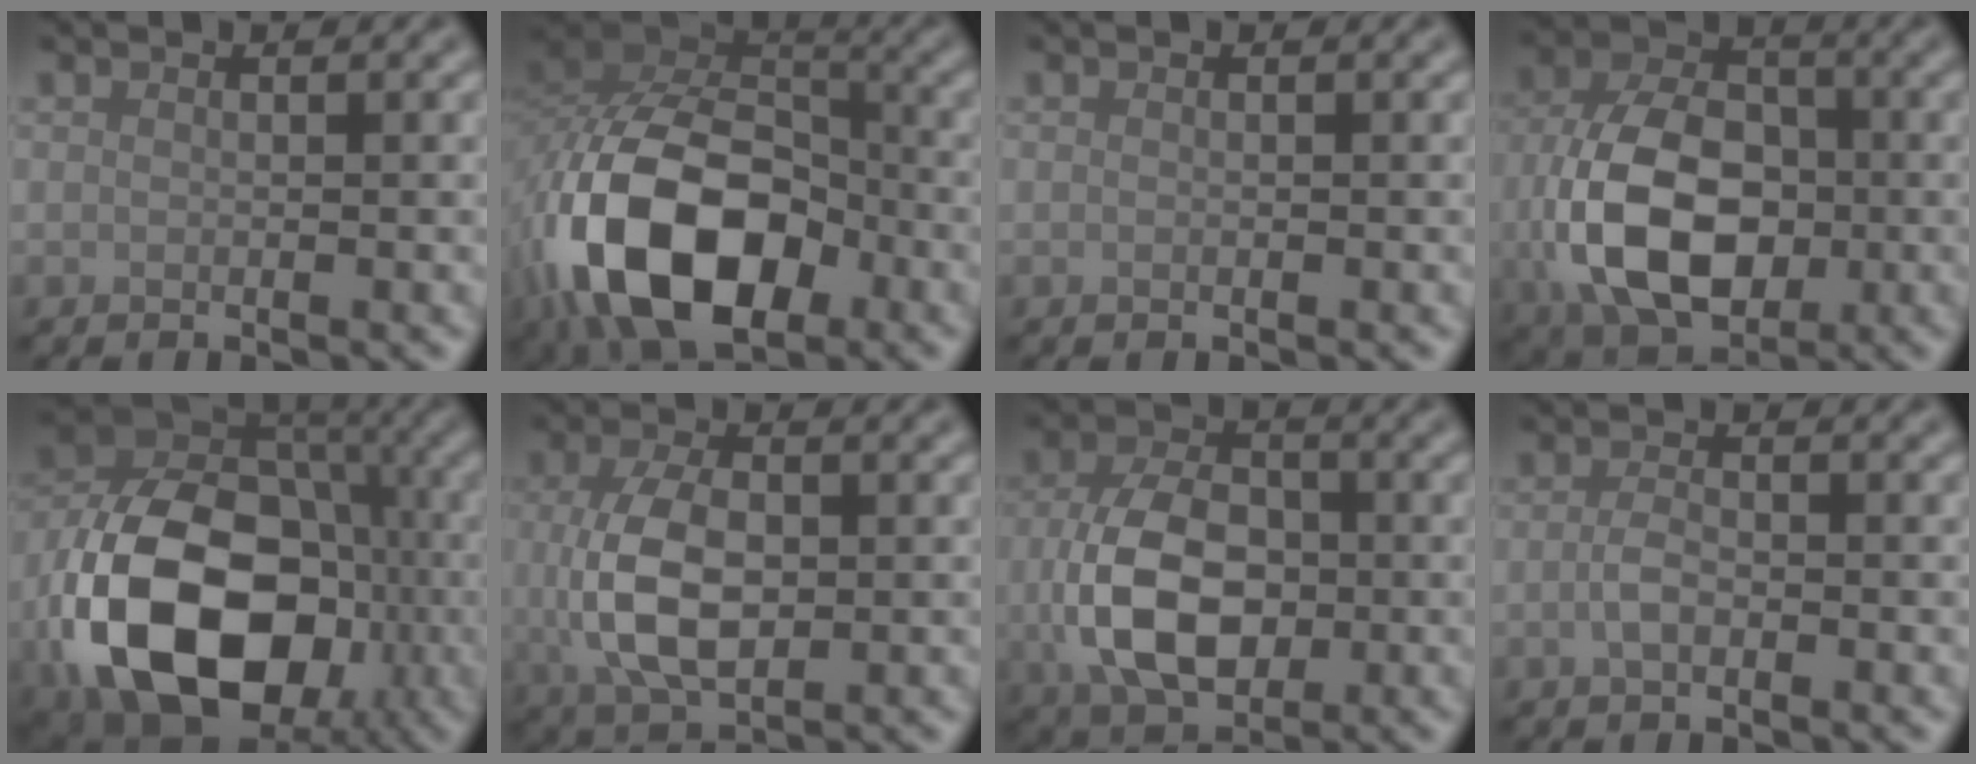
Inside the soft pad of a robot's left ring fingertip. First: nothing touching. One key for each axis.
{"total": 14.0, "fx": -5.7, "fy": 8.3, "fz": 9.7, "tx": -0.196, "ty": -0.011, "tz": -0.111}
{"total": 0.0}
{"total": 11.1, "fx": -1.9, "fy": 7.3, "fz": 8.1, "tx": -0.172, "ty": -0.010, "tz": -0.039}
{"total": 17.2, "fx": -5.2, "fy": 11.8, "fz": 11.4, "tx": -0.207, "ty": -0.020, "tz": -0.098}
{"total": 7.0, "fx": -0.2, "fy": 4.1, "fz": 5.7, "tx": -0.129, "ty": -0.005, "tz": -0.003}
{"total": 8.4, "fx": -1.0, "fy": 5.5, "fz": 6.3, "tx": -0.134, "ty": -0.006, "tz": -0.020}
{"total": 1.8, "fx": -0.6, "fy": 0.8, "fz": 1.5, "tx": -0.031, "ty": 0.000, "tz": -0.014}